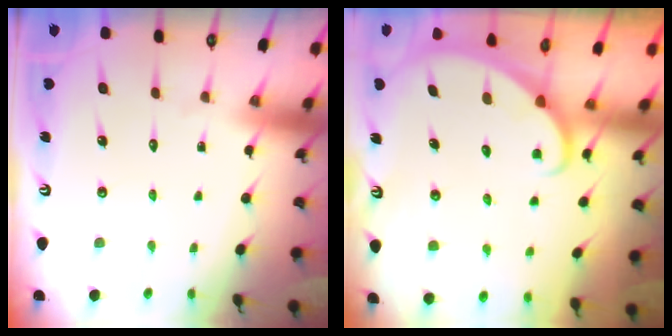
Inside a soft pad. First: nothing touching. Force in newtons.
{"total": 1.8, "press": 1.8, "slide": 0.1}